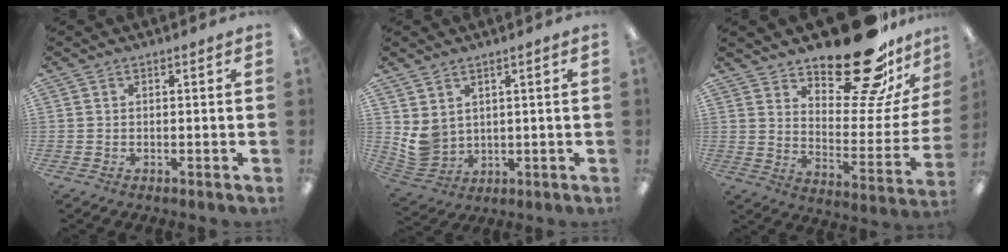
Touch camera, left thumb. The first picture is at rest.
{"total": 5.9, "force": [2.4, 4.9, 2.1], "torque": [-0.050, -0.008, 0.050]}
{"total": 23.1, "force": [18.5, 7.2, 11.8], "torque": [-0.153, -0.134, 0.304]}